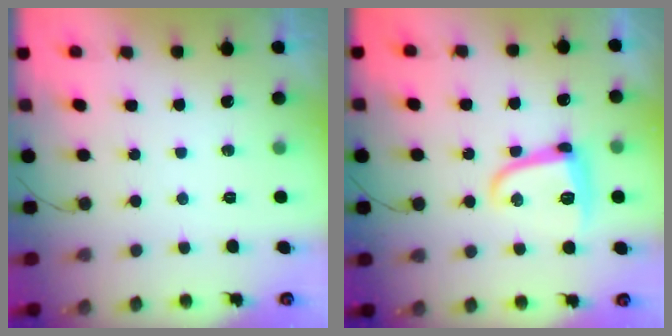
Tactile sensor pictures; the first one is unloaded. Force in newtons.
{"total": 10.5, "press": 10.5, "slide": 0.7}